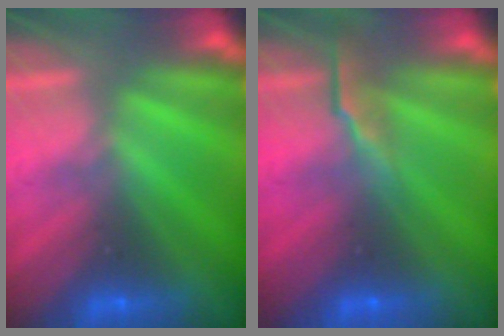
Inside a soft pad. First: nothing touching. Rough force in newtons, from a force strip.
{"total": 2.6}